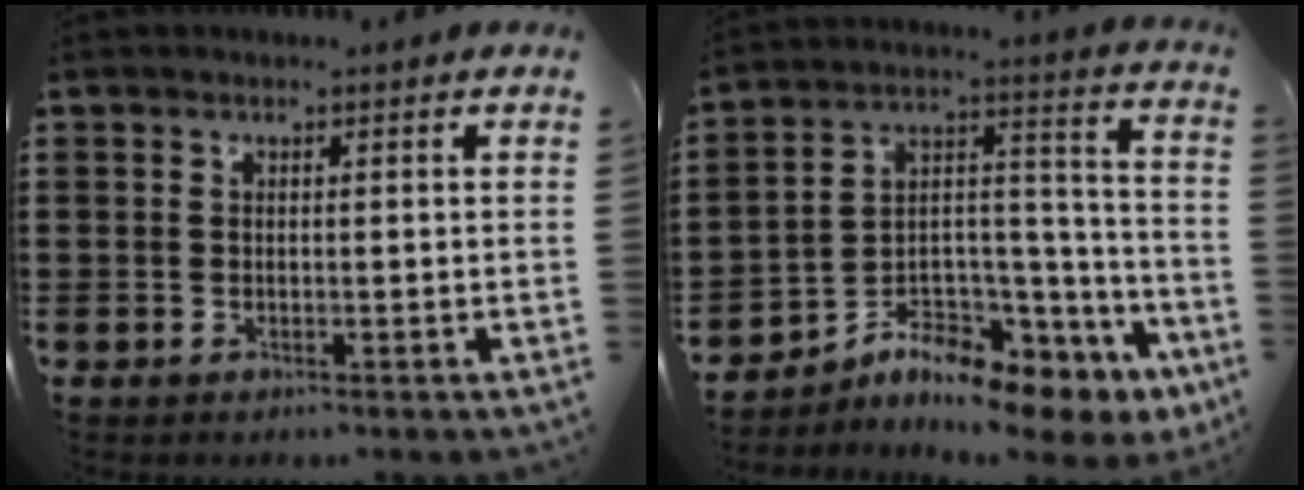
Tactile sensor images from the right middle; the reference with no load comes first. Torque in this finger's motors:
{"motor_torque": [2.09, -0.05, 0.33, 0.14]}